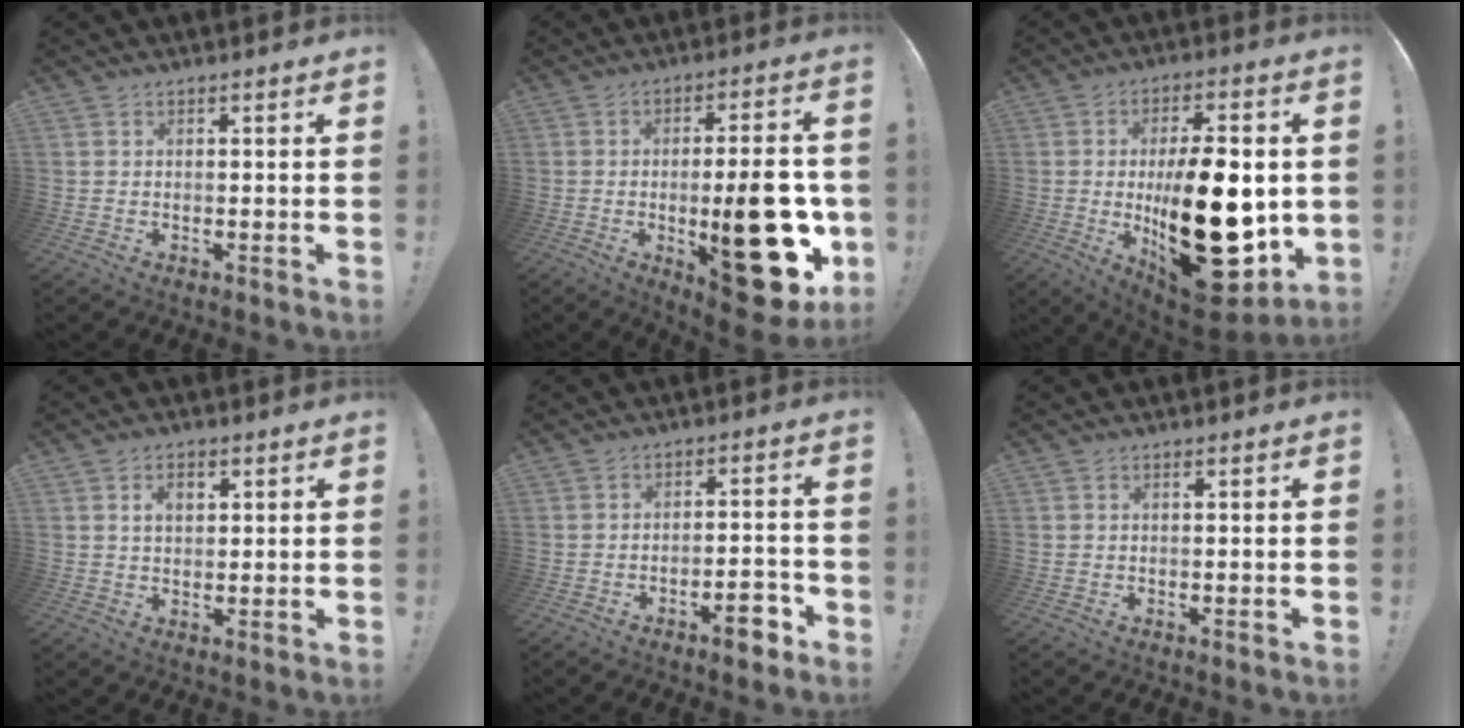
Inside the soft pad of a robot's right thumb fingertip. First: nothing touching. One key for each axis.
{"total": 25.5, "fx": -5.0, "fy": 9.6, "fz": 23.1, "tx": -0.302, "ty": 0.014, "tz": -0.061}
{"total": 29.1, "fx": -2.5, "fy": 12.8, "fz": 26.0, "tx": -0.425, "ty": -0.009, "tz": -0.025}
{"total": 4.4, "fx": 1.4, "fy": 2.9, "fz": 3.0, "tx": -0.037, "ty": -0.001, "tz": 0.020}
{"total": 6.2, "fx": -4.1, "fy": 1.9, "fz": 4.3, "tx": -0.052, "ty": 0.021, "tz": -0.068}
{"total": 0.0}